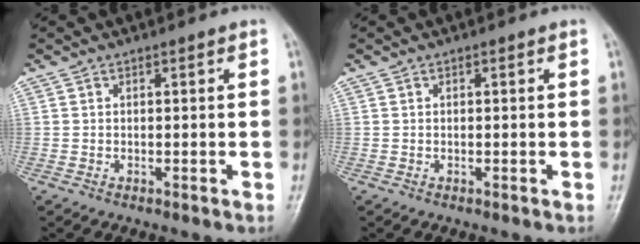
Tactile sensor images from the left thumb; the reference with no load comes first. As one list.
[{"total": 0.0}]